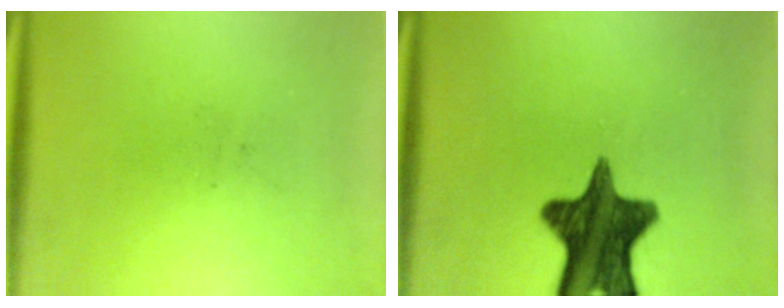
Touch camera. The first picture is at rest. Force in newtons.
{"total": 13.8}